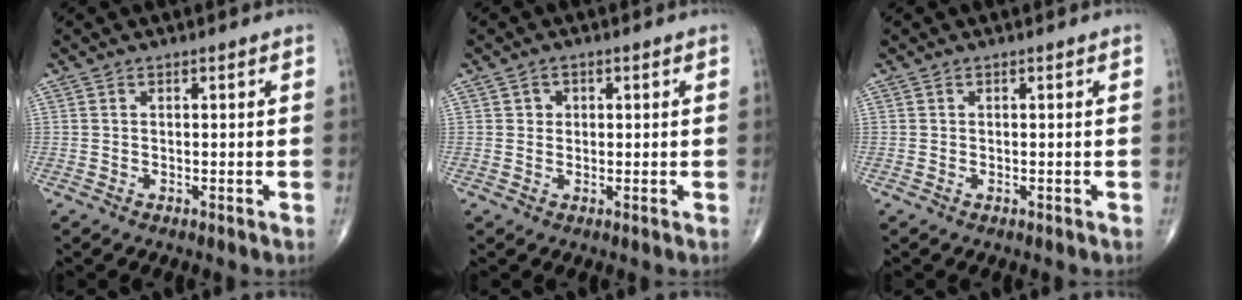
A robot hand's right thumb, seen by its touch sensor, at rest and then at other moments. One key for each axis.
{"total": 1.7, "fx": 0.4, "fy": 1.6, "fz": 0.6, "tx": 0.001, "ty": 0.001, "tz": 0.003}
{"total": 0.0}